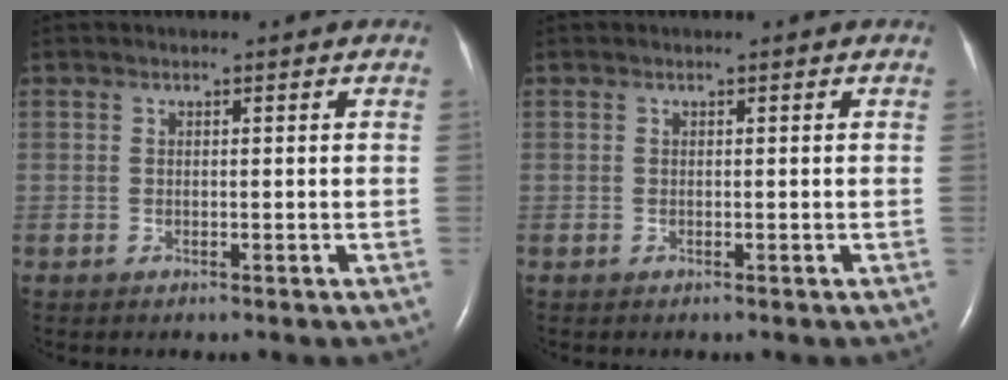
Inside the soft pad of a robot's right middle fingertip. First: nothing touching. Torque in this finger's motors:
{"motor_torque": [-0.12, -0.13, 0.00, 0.00]}